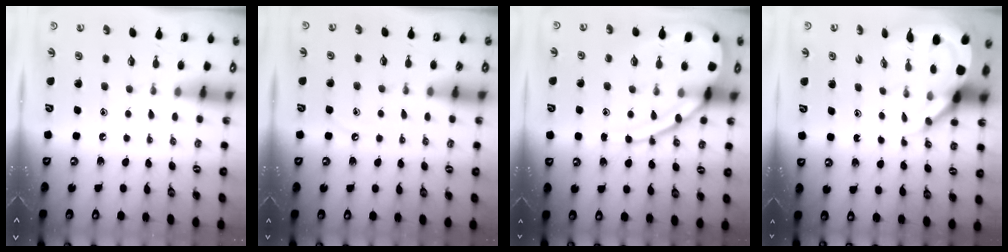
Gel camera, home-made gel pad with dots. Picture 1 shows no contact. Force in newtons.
{"total": 4.7, "press": 4.6, "slide": 0.5}
{"total": 15.0, "press": 14.9, "slide": 1.2}
{"total": 9.2, "press": 9.1, "slide": 1.2}